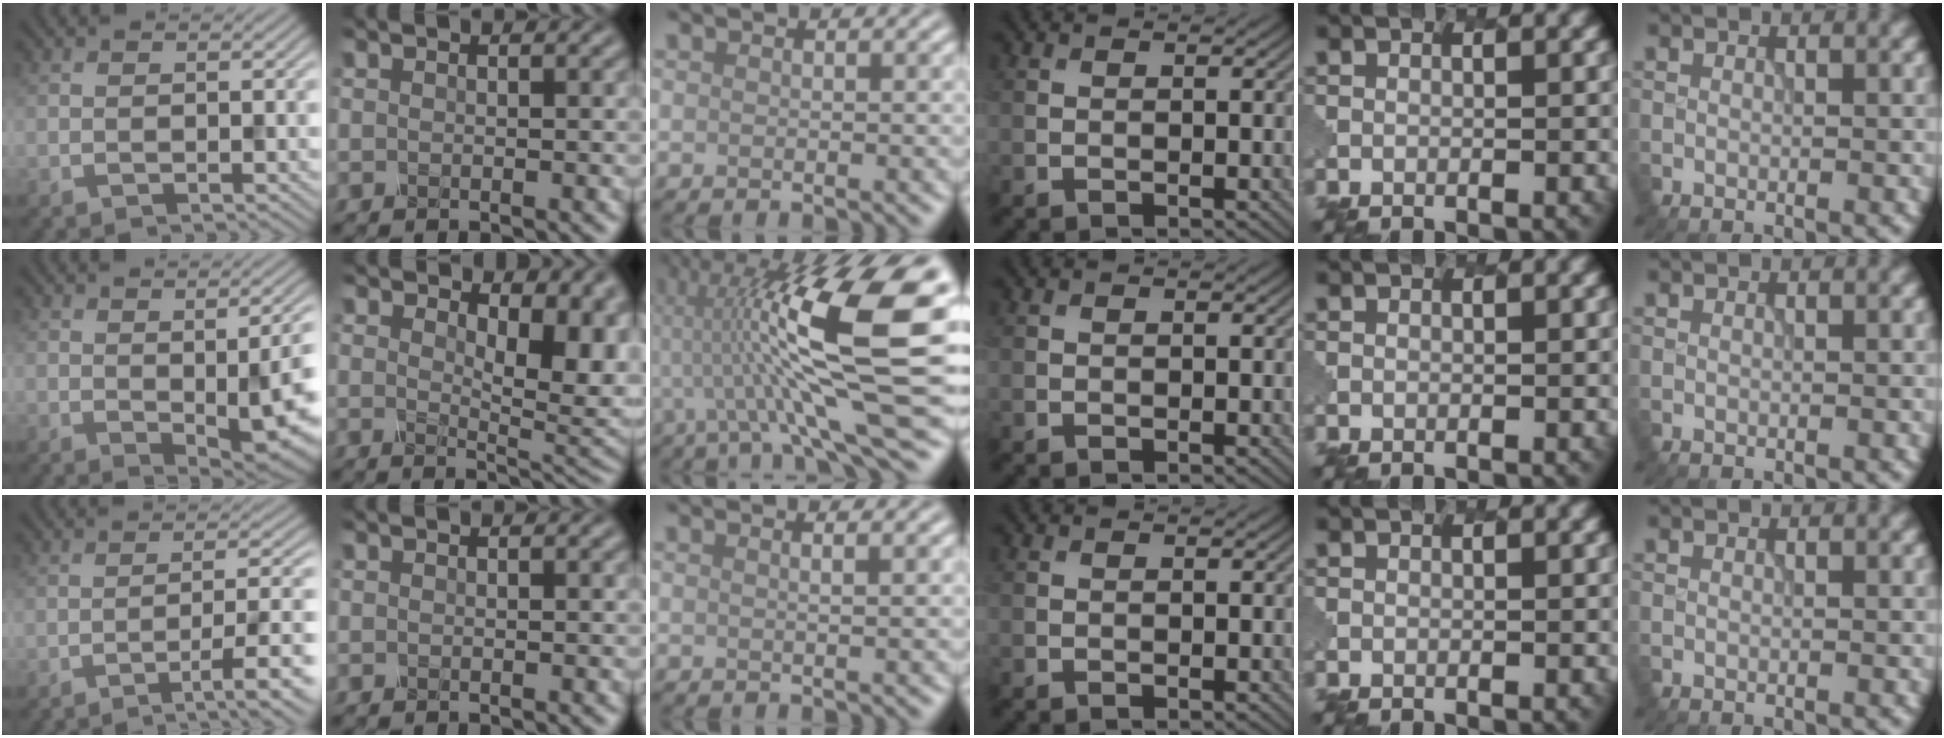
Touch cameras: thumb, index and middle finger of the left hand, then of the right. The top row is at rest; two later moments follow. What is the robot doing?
{"motion": "dispense", "object": "dispenser bottle"}